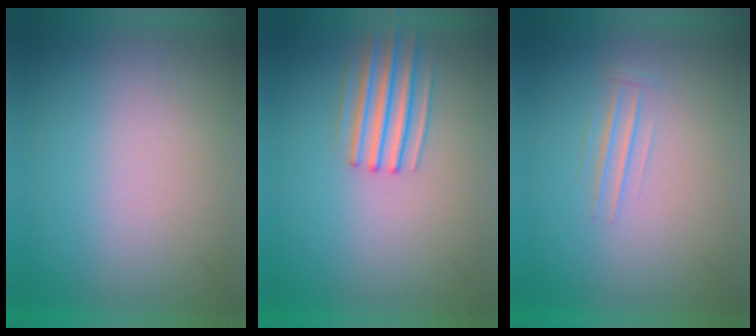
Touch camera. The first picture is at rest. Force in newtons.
{"total": 2.6}
{"total": 1.2}